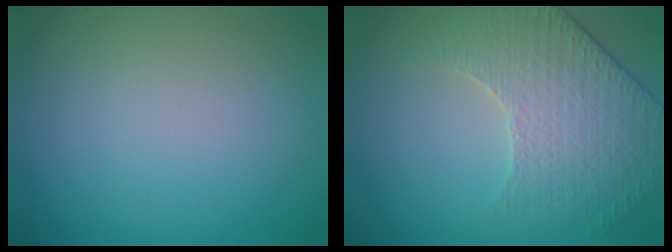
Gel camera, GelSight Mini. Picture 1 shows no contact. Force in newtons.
{"total": 4.3, "press": 4.0, "slide": 1.5}